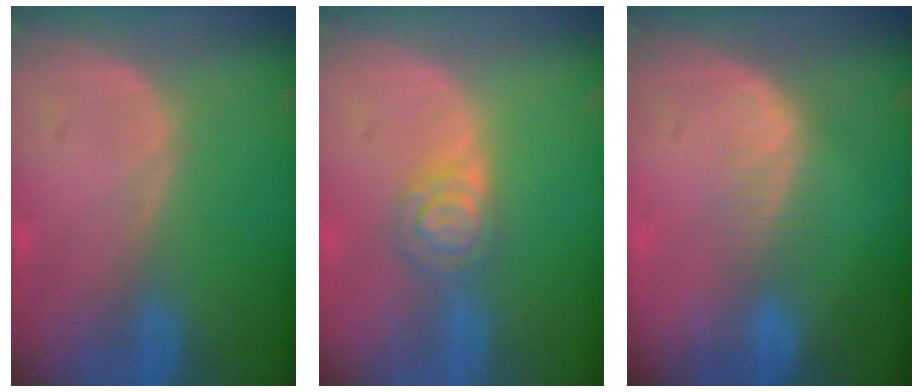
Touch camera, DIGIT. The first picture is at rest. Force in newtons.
{"total": 4.6, "press": 4.2, "slide": 2.1}
{"total": 2.7, "press": 2.3, "slide": 1.5}